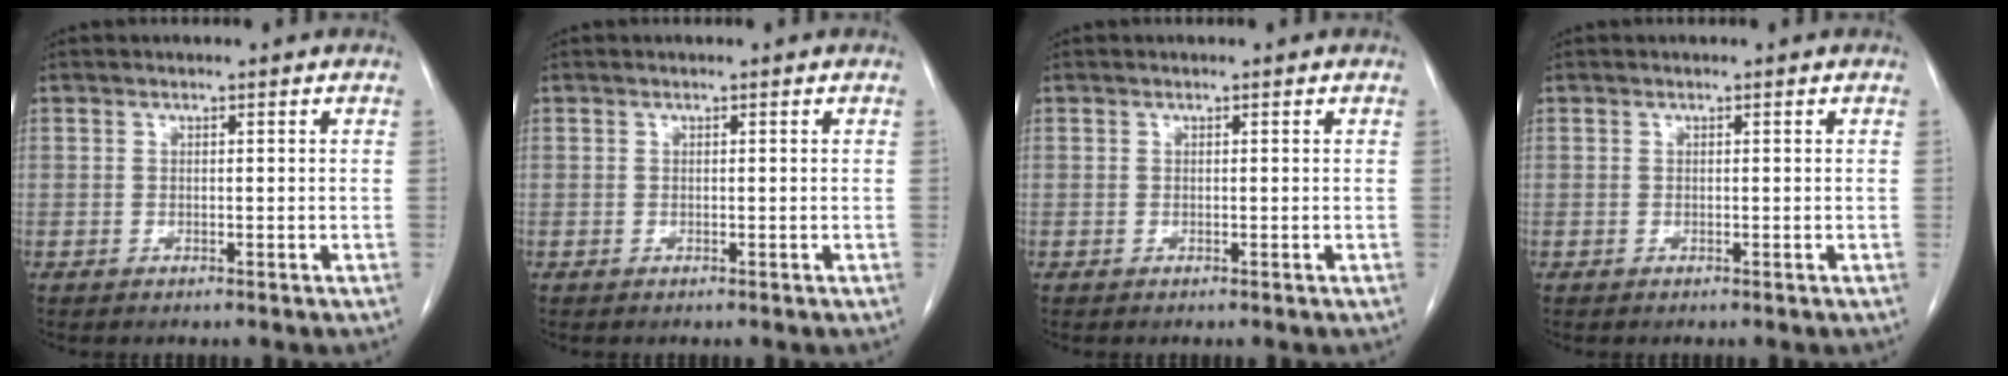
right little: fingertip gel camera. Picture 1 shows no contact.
{"total": 0.0}
{"total": 0.0}
{"total": 0.0}